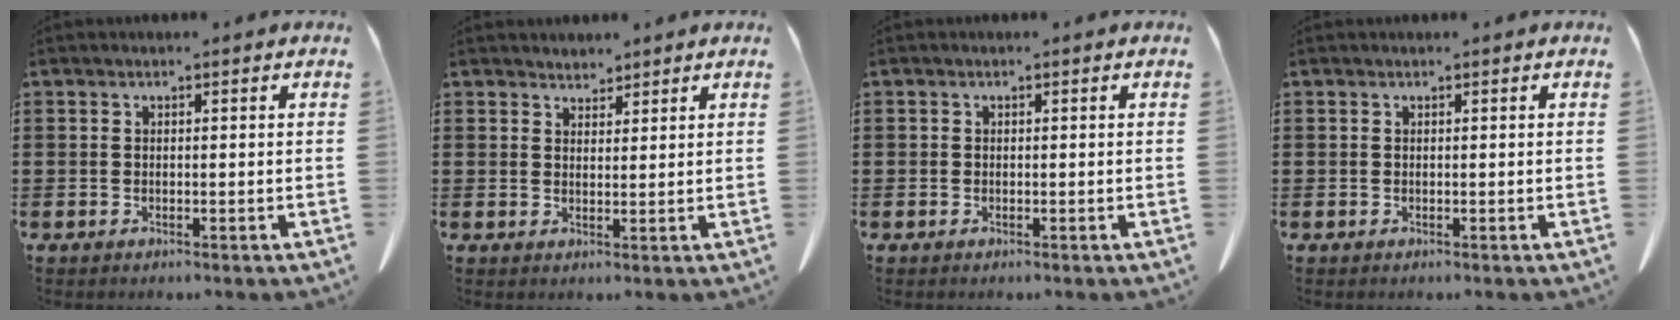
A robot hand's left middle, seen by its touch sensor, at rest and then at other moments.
{"total": 2.3, "force": [2.2, 0.6, -0.2], "torque": [-0.001, -0.002, 0.044]}
{"total": 0.0}
{"total": 0.0}